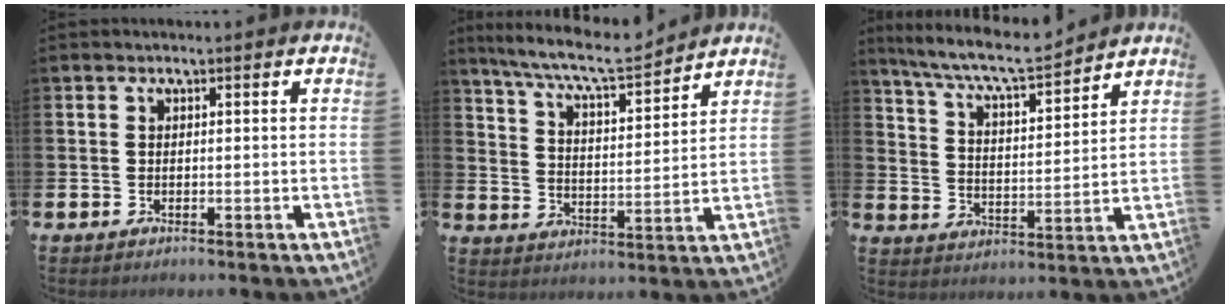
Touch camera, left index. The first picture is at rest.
{"total": 8.6, "force": [7.9, 0.9, 3.2], "torque": [-0.089, -0.048, 0.141]}
{"total": 7.9, "force": [7.4, 0.7, 2.7], "torque": [-0.088, -0.046, 0.132]}